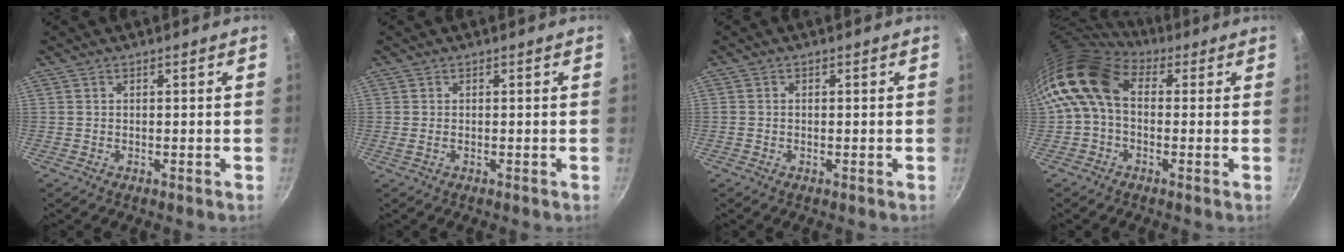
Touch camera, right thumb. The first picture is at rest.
{"total": 1.2, "force": [0.0, 0.6, 1.1], "torque": [-0.025, -0.001, 0.001]}
{"total": 0.5, "force": [-0.1, 0.5, 0.2], "torque": [-0.003, 0.002, -0.002]}
{"total": 11.6, "force": [1.1, 8.3, 8.0], "torque": [-0.141, 0.024, -0.001]}